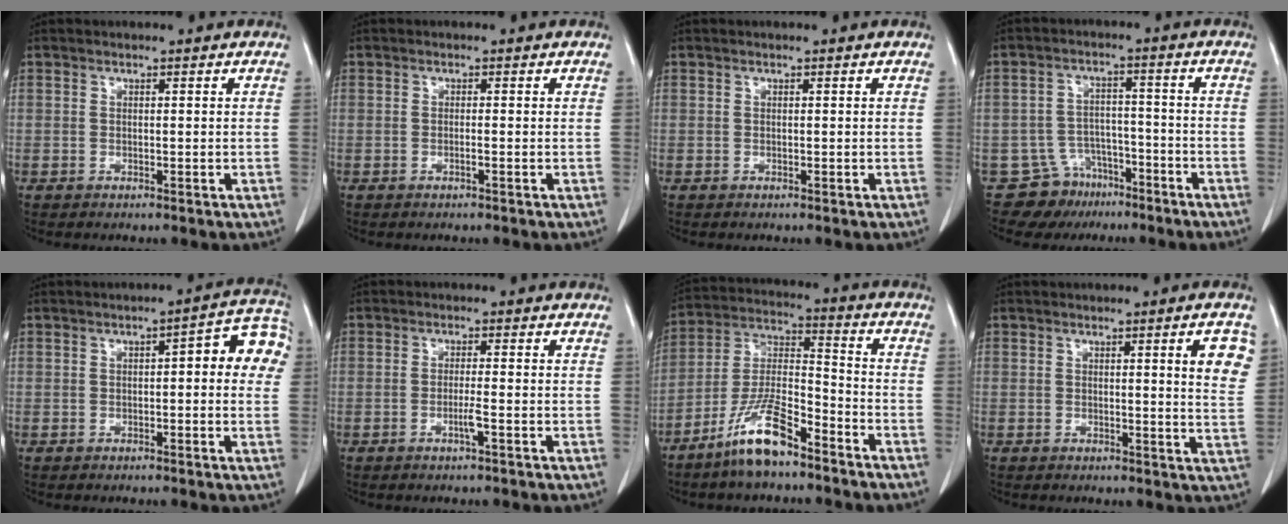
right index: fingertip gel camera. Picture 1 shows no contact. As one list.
[{"total": 0.6, "force": [-0.3, -0.1, 0.5], "torque": [-0.009, 0.001, -0.005]}, {"total": 0.0}, {"total": 7.8, "force": [-5.5, 5.5, 0.1], "torque": [0.003, 0.034, -0.082]}, {"total": 7.9, "force": [1.3, 2.2, 7.5], "torque": [-0.083, 0.032, 0.007]}, {"total": 2.0, "force": [-0.9, -0.3, 1.8], "torque": [-0.035, -0.003, -0.017]}, {"total": 11.9, "force": [-8.3, 2.7, 8.0], "torque": [-0.169, -0.002, -0.158]}, {"total": 5.5, "force": [2.1, 0.4, 5.1], "torque": [-0.052, -0.007, 0.020]}]